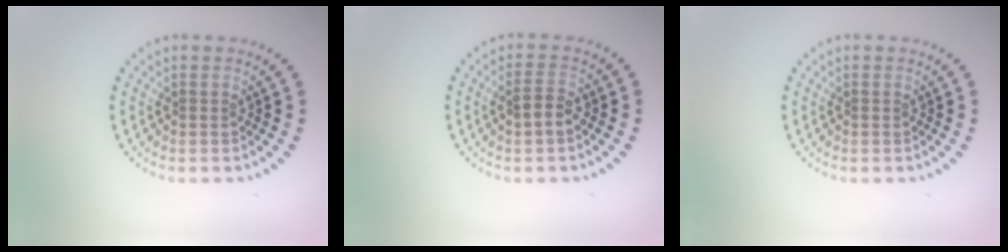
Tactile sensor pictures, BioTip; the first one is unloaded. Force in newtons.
{"total": 2.1, "press": 2.1, "slide": 0.4}
{"total": 0.0}